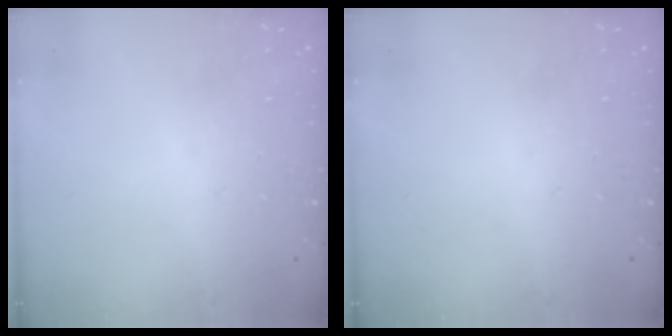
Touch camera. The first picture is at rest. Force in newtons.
{"total": 0.0}